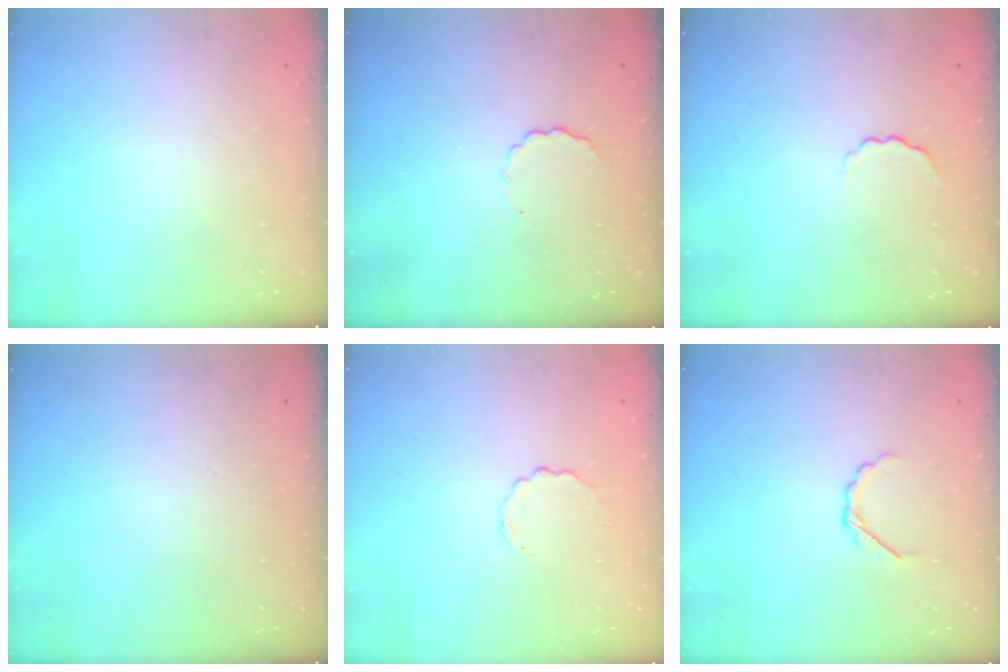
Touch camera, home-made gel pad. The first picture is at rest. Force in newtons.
{"total": 4.0, "press": 3.9, "slide": 1.0}
{"total": 2.5, "press": 2.4, "slide": 0.6}
{"total": 0.0}
{"total": 3.9, "press": 3.6, "slide": 1.3}
{"total": 2.9, "press": 2.7, "slide": 0.9}